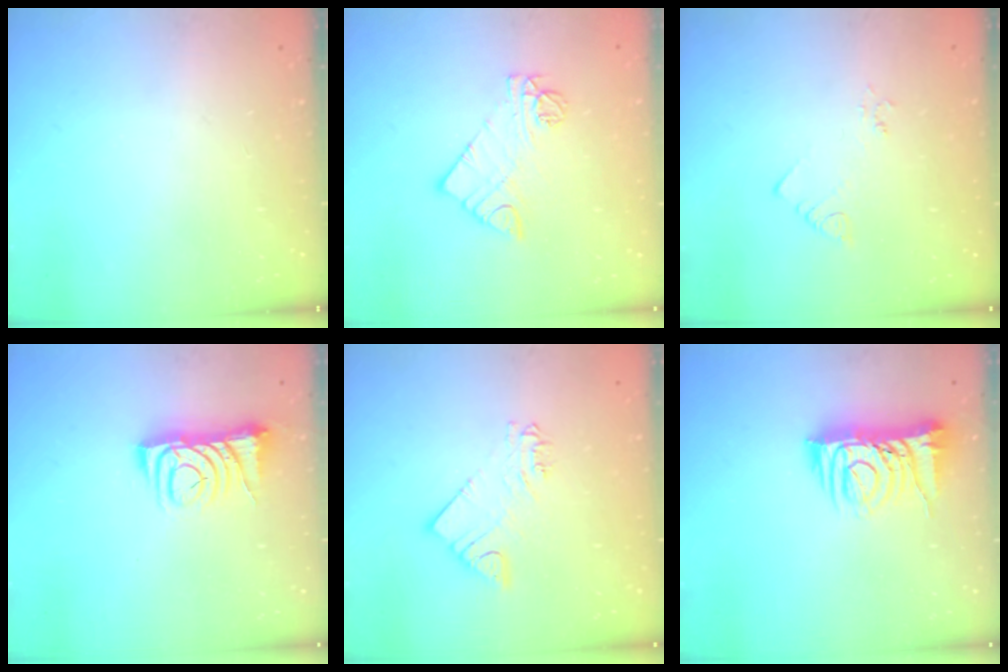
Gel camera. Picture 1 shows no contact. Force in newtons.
{"total": 10.1, "press": 10.0, "slide": 0.7}
{"total": 2.4, "press": 2.4, "slide": 0.4}
{"total": 6.8, "press": 6.7, "slide": 1.0}
{"total": 4.0, "press": 4.0, "slide": 0.2}
{"total": 9.9, "press": 9.8, "slide": 1.4}